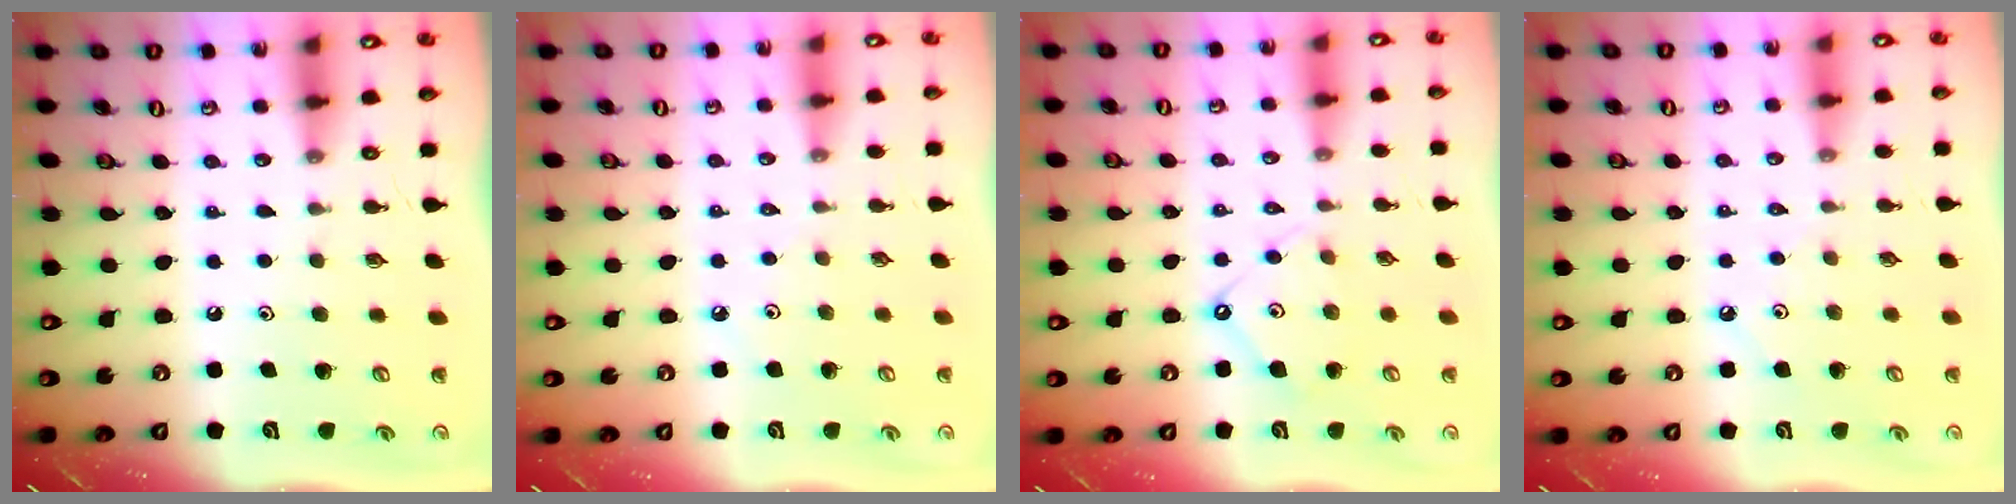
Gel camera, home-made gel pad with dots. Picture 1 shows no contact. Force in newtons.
{"total": 1.5, "press": 1.4, "slide": 0.4}
{"total": 8.5, "press": 8.4, "slide": 0.9}
{"total": 2.2, "press": 2.2, "slide": 0.4}